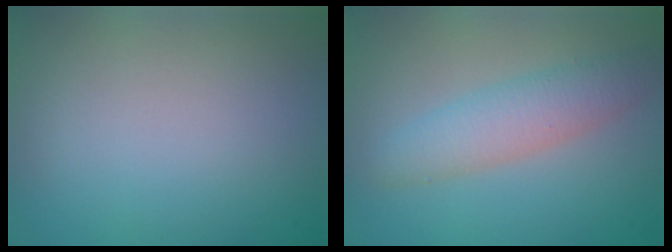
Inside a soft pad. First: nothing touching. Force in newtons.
{"total": 3.7, "press": 3.7, "slide": 0.1}